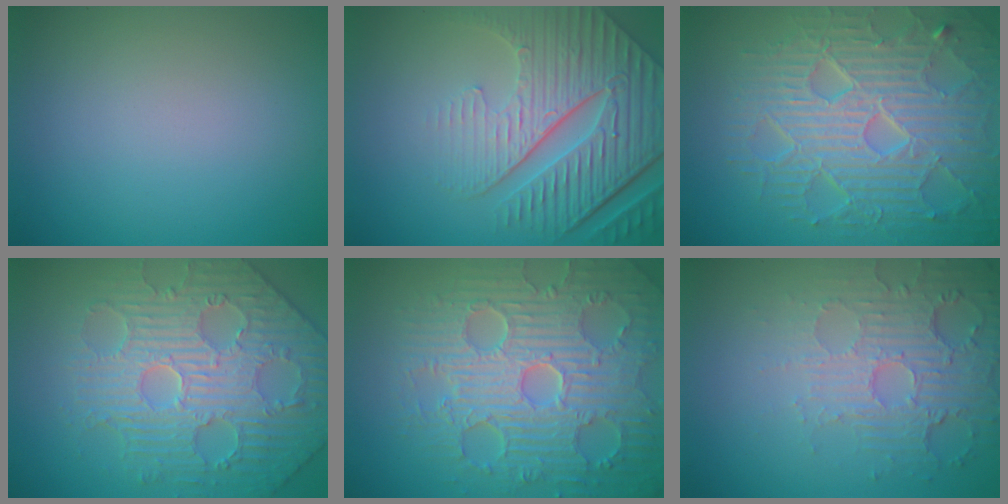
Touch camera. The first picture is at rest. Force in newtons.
{"total": 9.1, "press": 6.2, "slide": 6.6}
{"total": 9.1, "press": 6.5, "slide": 6.4}
{"total": 5.9, "press": 5.4, "slide": 2.2}
{"total": 9.3, "press": 6.8, "slide": 6.4}
{"total": 5.6, "press": 3.5, "slide": 4.3}